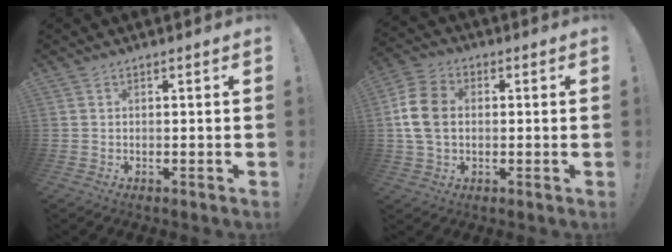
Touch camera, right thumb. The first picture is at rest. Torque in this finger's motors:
{"motor_torque": [0.06, 0.49, 0.67, -0.08, 0.01]}